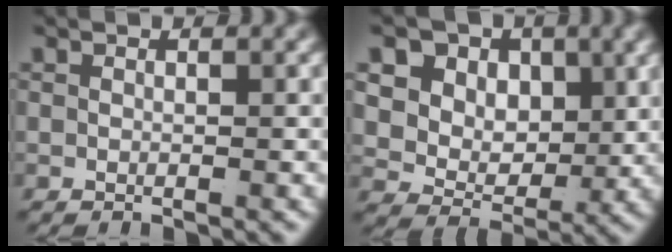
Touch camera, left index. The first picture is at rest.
{"total": 12.7, "force": [2.4, 10.7, 6.2], "torque": [-0.144, -0.024, 0.031]}